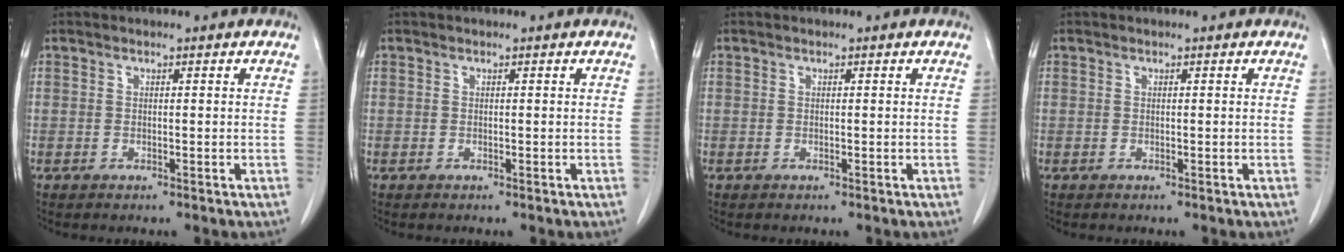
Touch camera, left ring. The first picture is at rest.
{"total": 0.0}
{"total": 0.0}
{"total": 0.0}